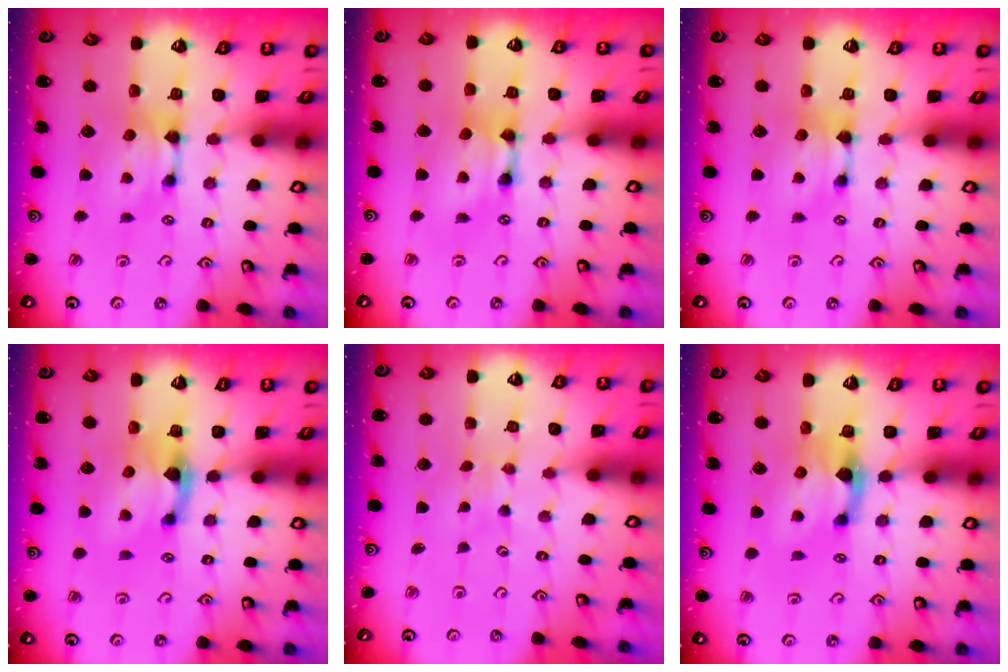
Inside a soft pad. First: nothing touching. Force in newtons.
{"total": 2.0, "press": 2.0, "slide": 0.1}
{"total": 0.0}
{"total": 1.7, "press": 1.3, "slide": 1.1}
{"total": 4.0, "press": 4.0, "slide": 0.1}
{"total": 2.0, "press": 1.5, "slide": 1.4}